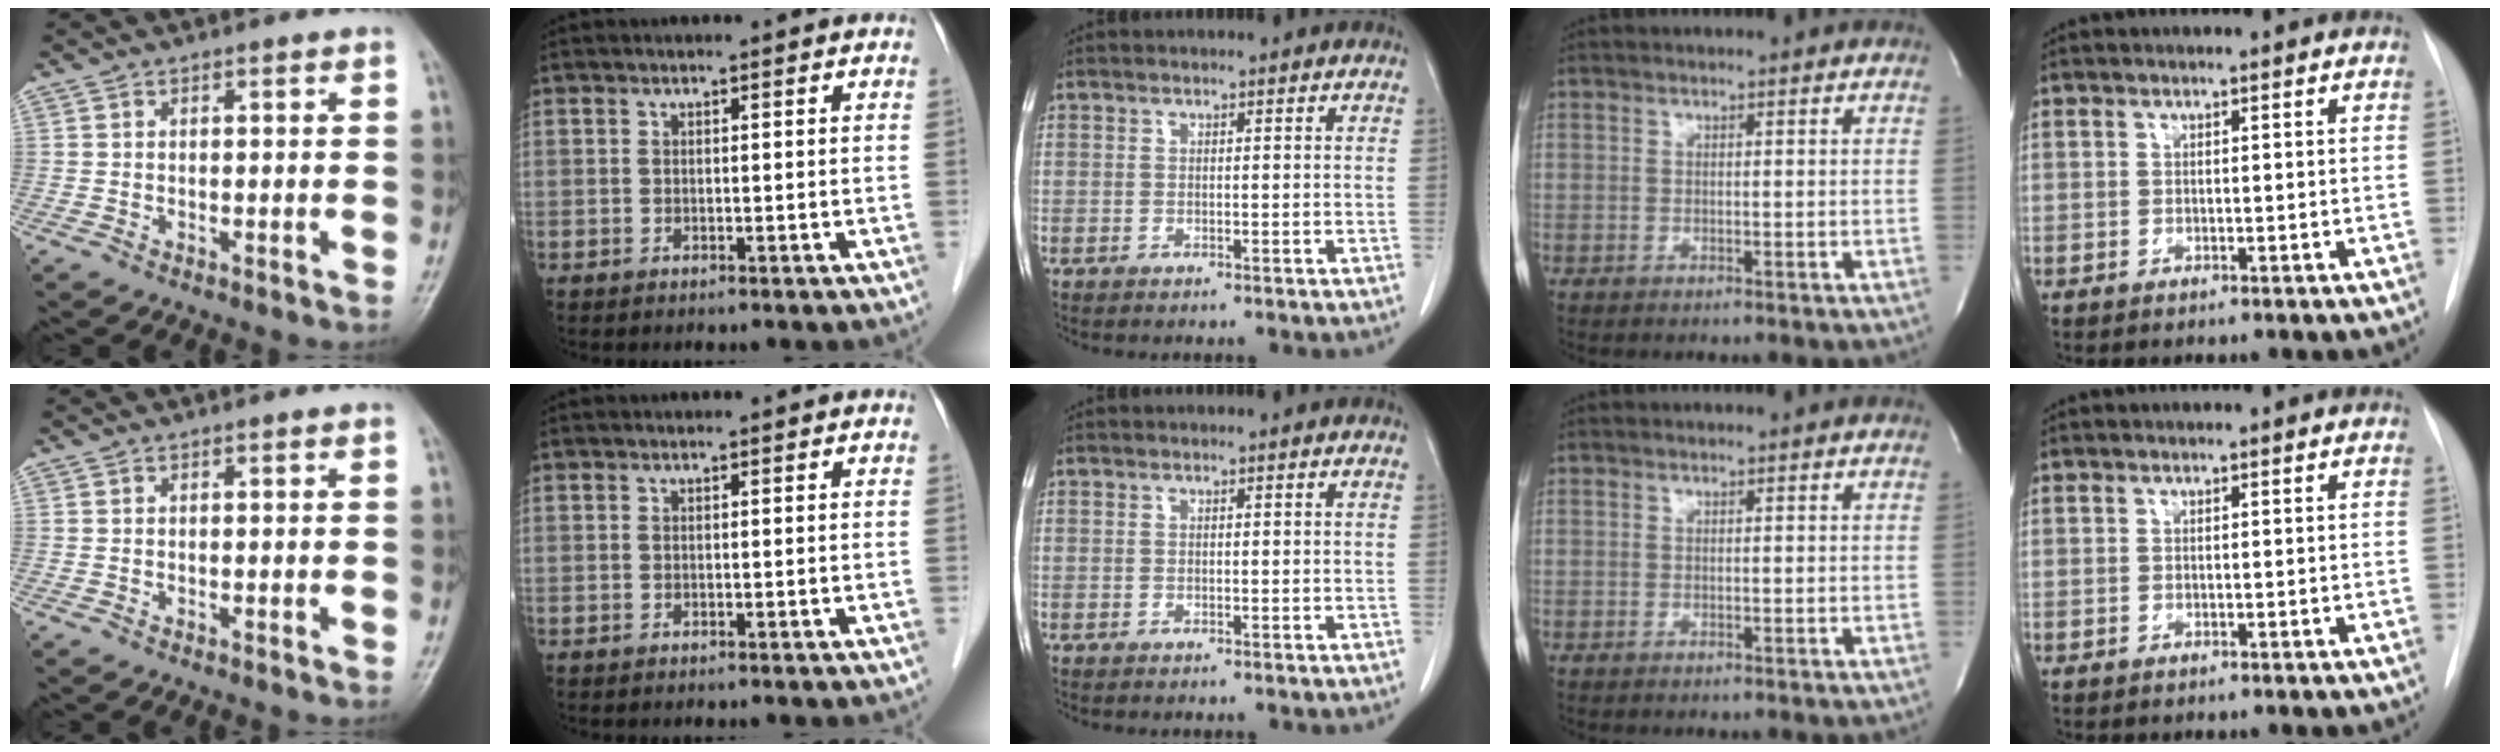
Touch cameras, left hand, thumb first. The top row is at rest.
{}